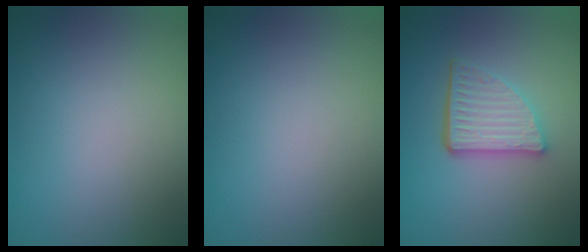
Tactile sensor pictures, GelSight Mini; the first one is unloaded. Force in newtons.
{"total": 0.0}
{"total": 4.6, "press": 3.4, "slide": 3.1}